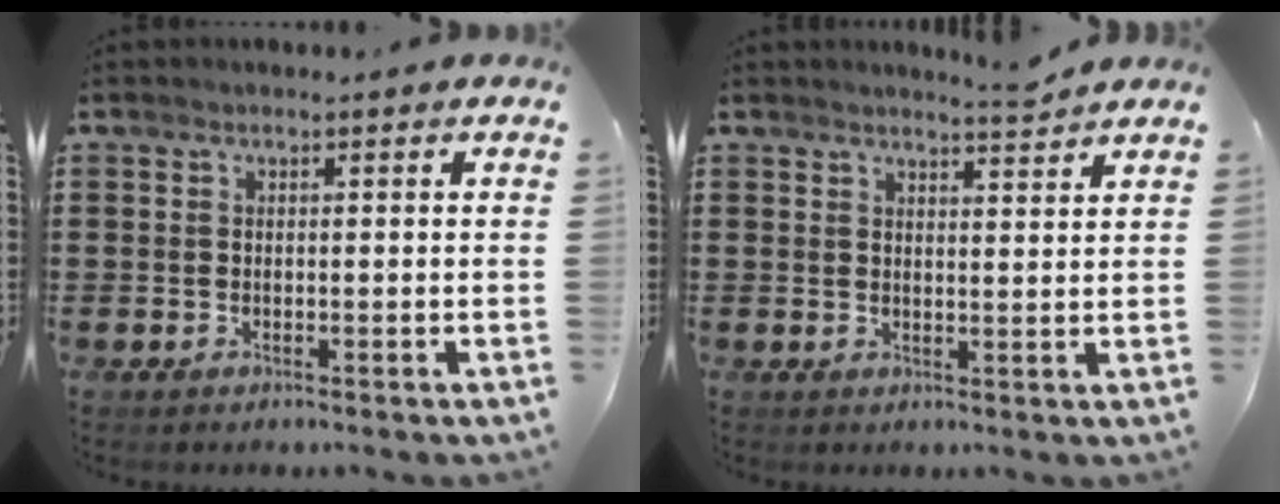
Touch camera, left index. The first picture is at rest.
{"total": 3.3, "force": [3.2, -0.3, 0.8], "torque": [-0.016, -0.011, 0.058]}